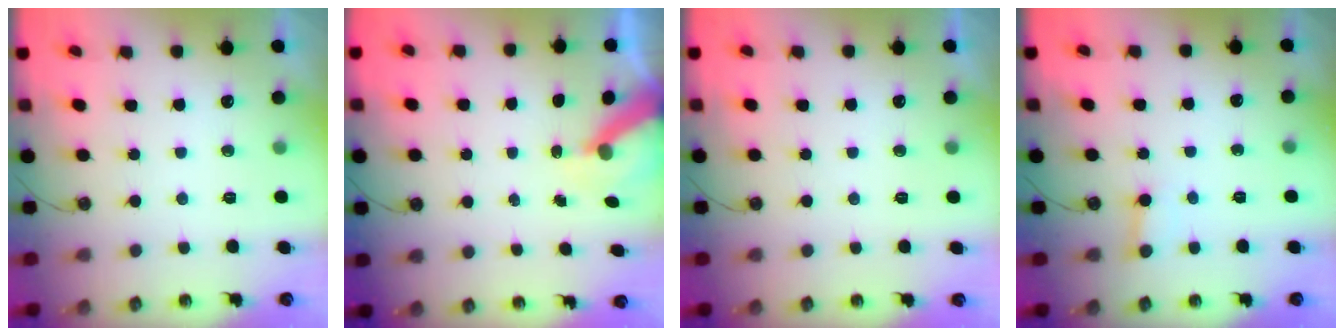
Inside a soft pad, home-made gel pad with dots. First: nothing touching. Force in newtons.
{"total": 7.5, "press": 7.5, "slide": 0.9}
{"total": 0.0}
{"total": 2.2, "press": 2.2, "slide": 0.1}